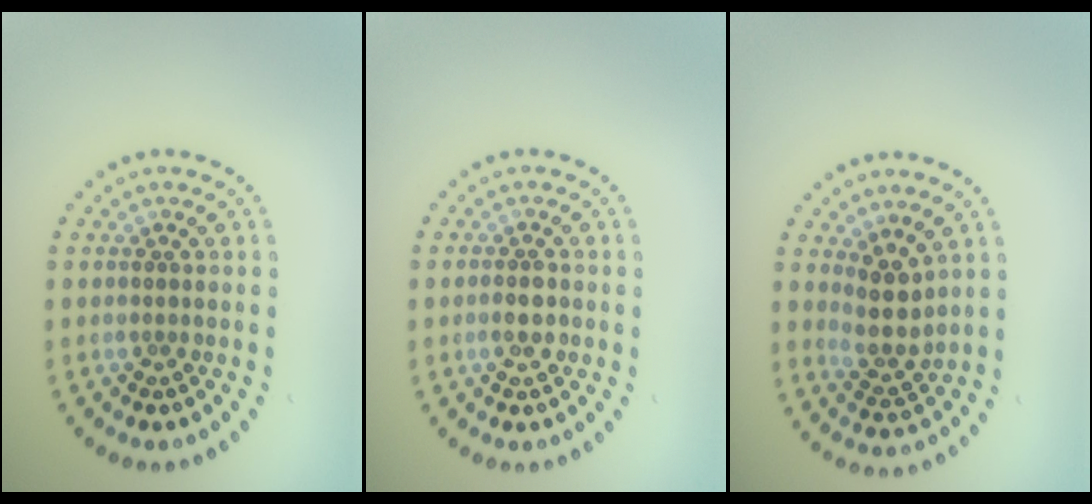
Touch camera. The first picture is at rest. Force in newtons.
{"total": 1.5, "press": 1.5, "slide": 0.2}
{"total": 2.8, "press": 2.2, "slide": 1.8}